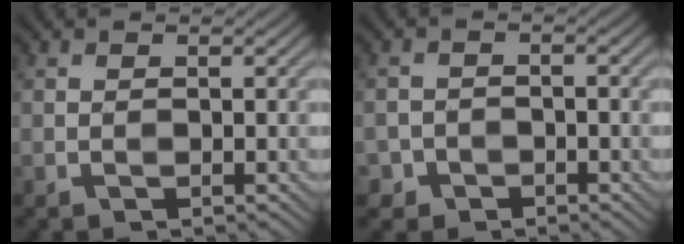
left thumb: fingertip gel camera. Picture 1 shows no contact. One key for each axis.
{"total": 2.6, "fx": -1.7, "fy": 2.0, "fz": 0.3, "tx": 0.001, "ty": 0.004, "tz": -0.035}